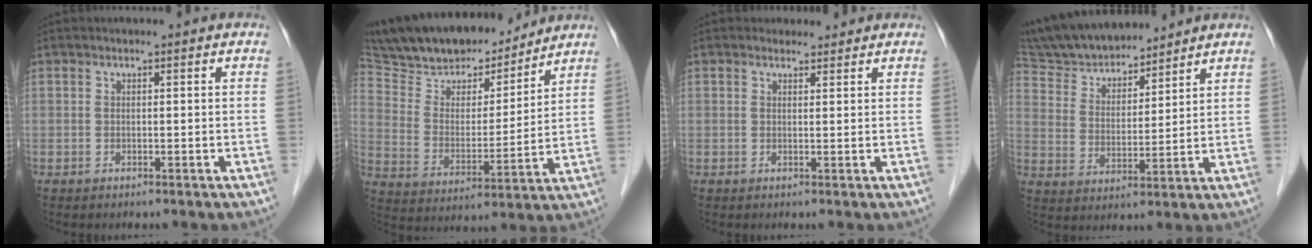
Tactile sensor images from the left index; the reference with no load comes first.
{"total": 18.8, "force": [16.2, 5.8, 7.6], "torque": [-0.137, 0.009, 0.278]}
{"total": 1.8, "force": [1.5, 1.0, 0.0], "torque": [-0.001, 0.006, 0.019]}
{"total": 14.3, "force": [13.1, 3.7, 4.2], "torque": [-0.079, 0.026, 0.245]}